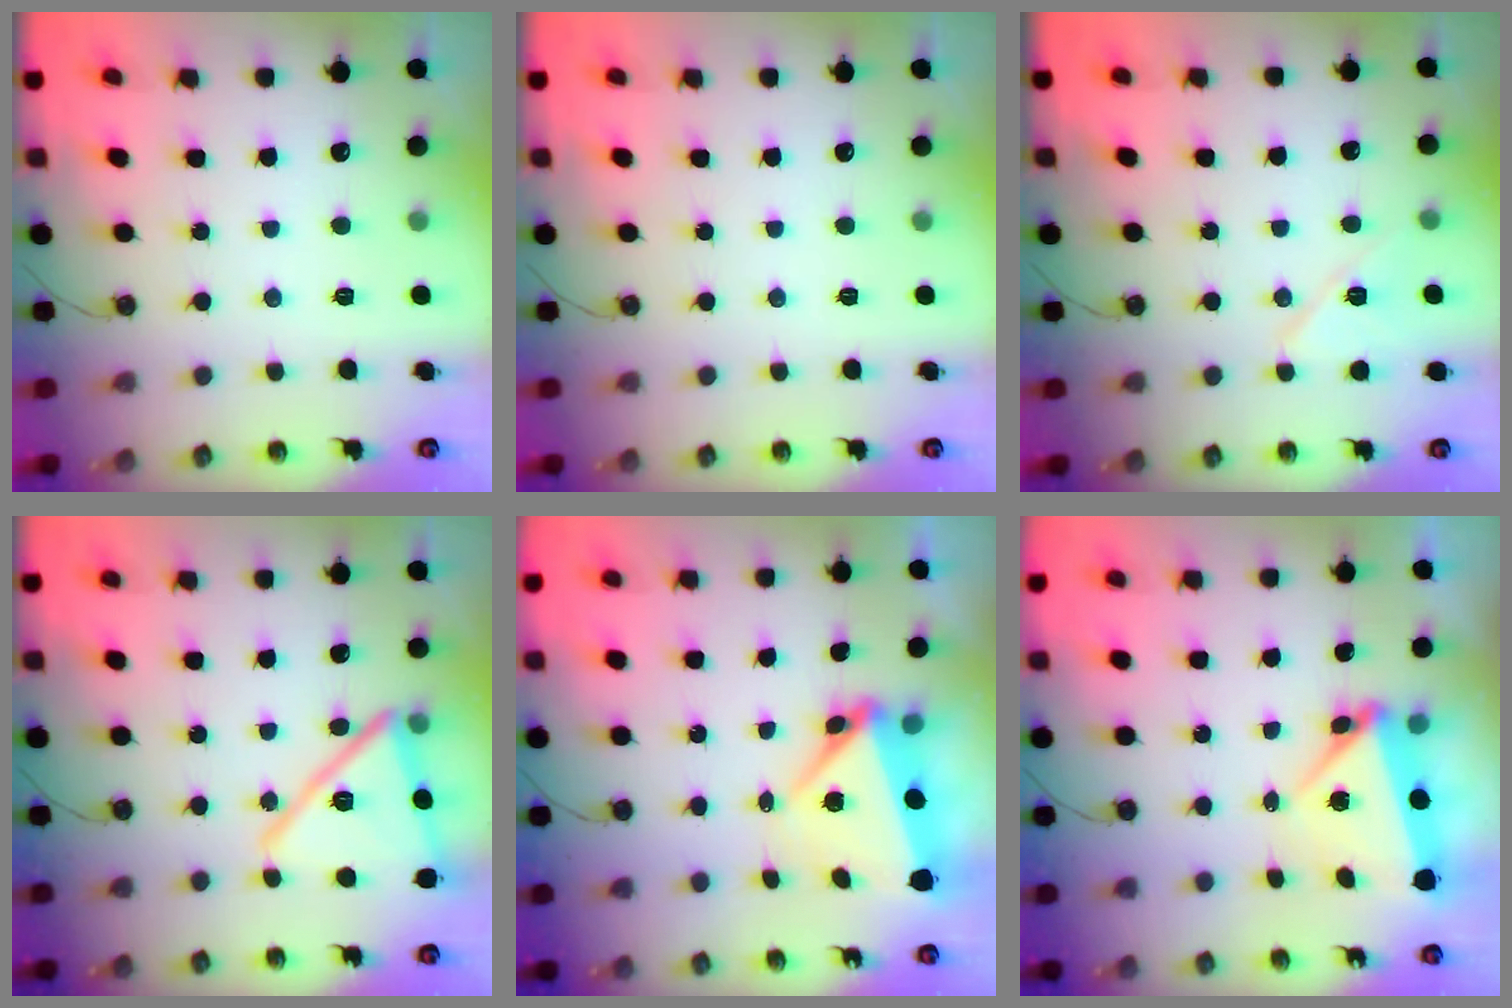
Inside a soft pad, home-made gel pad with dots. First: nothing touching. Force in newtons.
{"total": 0.0}
{"total": 8.6, "press": 8.5, "slide": 0.9}
{"total": 17.8, "press": 17.7, "slide": 2.1}
{"total": 6.2, "press": 5.9, "slide": 1.8}
{"total": 6.4, "press": 6.1, "slide": 1.8}